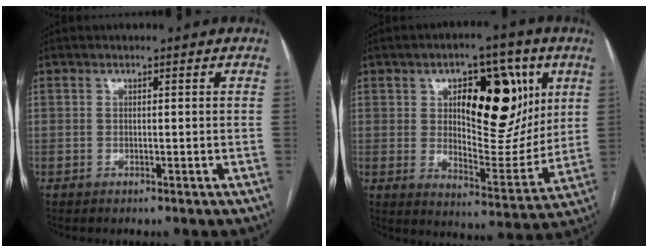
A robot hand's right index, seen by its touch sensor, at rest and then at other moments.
{"total": 17.5, "force": [5.7, 7.5, 14.8], "torque": [-0.200, 0.009, 0.093]}